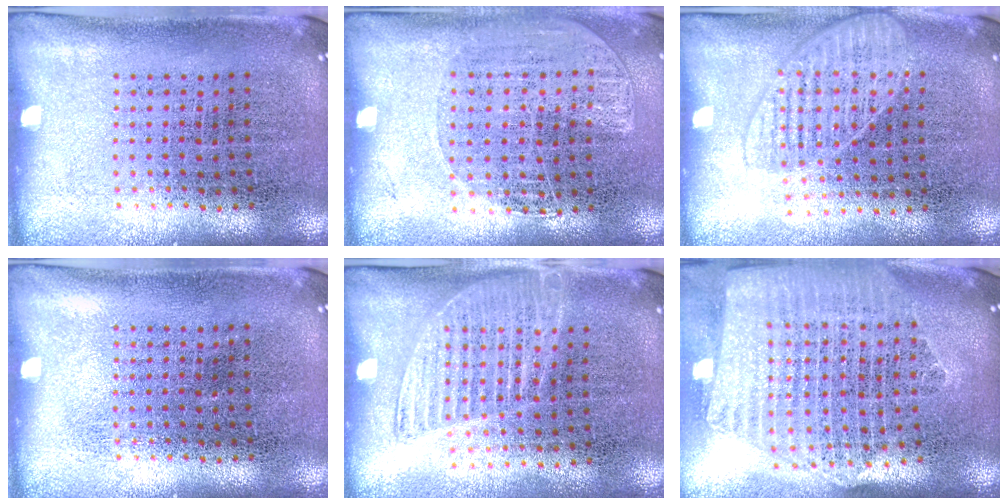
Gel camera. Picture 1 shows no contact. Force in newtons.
{"total": 1.2, "press": 1.1, "slide": 0.5}
{"total": 1.3, "press": 1.2, "slide": 0.6}
{"total": 0.0}
{"total": 1.4, "press": 1.3, "slide": 0.5}
{"total": 2.5, "press": 2.2, "slide": 1.2}